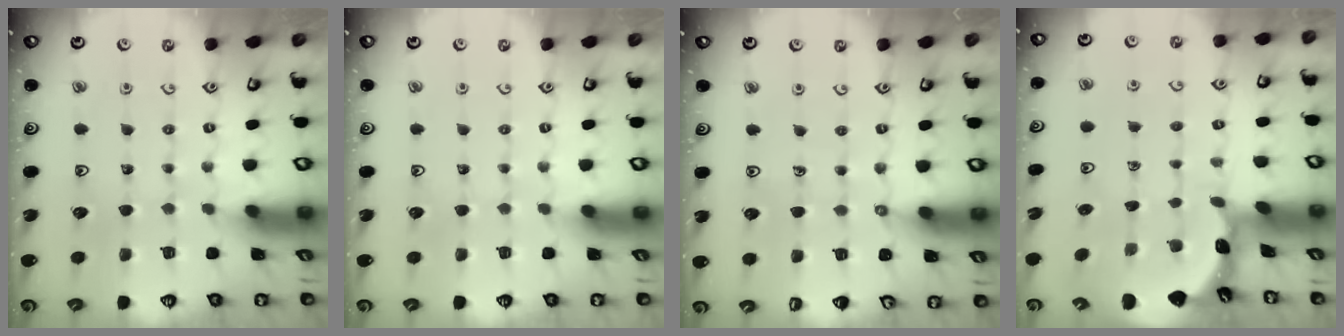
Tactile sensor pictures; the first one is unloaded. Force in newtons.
{"total": 0.0}
{"total": 4.5, "press": 4.4, "slide": 0.6}
{"total": 1.7, "press": 1.7, "slide": 0.2}